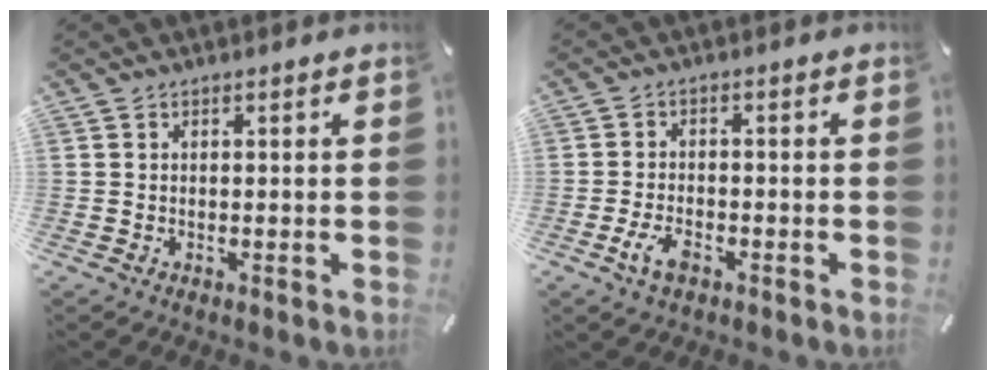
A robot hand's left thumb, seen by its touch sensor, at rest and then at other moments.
{"total": 4.6, "force": [-2.2, 2.5, 3.2], "torque": [-0.078, 0.002, -0.045]}